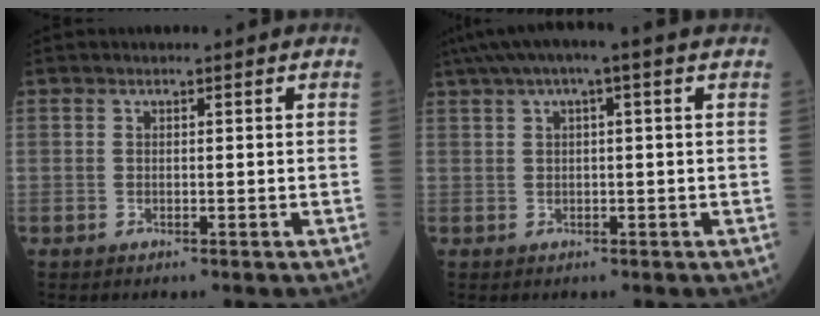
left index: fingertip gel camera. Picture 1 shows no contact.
{"total": 5.8, "force": [3.2, 0.2, 4.8], "torque": [-0.088, 0.037, 0.053]}